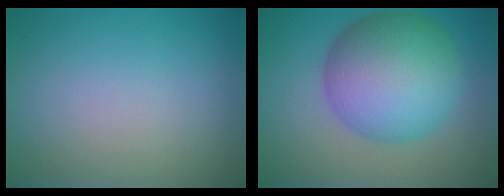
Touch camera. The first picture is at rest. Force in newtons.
{"total": 10.7, "press": 10.7, "slide": 0.2}